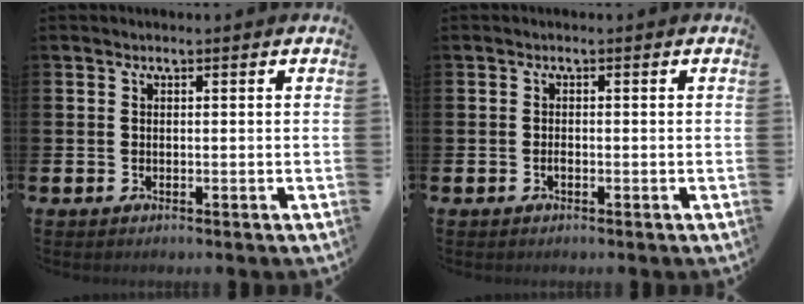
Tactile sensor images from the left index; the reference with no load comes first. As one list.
[{"total": 0.7, "force": [-0.4, 0.3, 0.5], "torque": [-0.015, 0.000, -0.006]}]